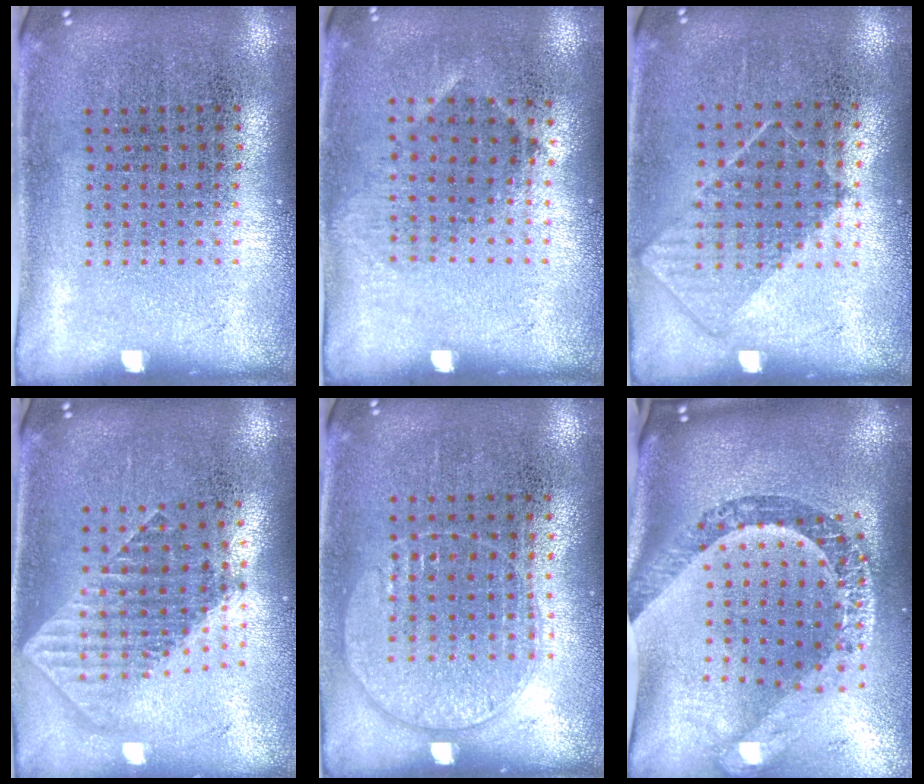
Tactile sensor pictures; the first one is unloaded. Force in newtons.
{"total": 0.9, "press": 0.7, "slide": 0.6}
{"total": 0.8, "press": 0.7, "slide": 0.5}
{"total": 1.9, "press": 1.5, "slide": 1.1}
{"total": 1.0, "press": 0.9, "slide": 0.4}
{"total": 3.5, "press": 2.4, "slide": 2.5}